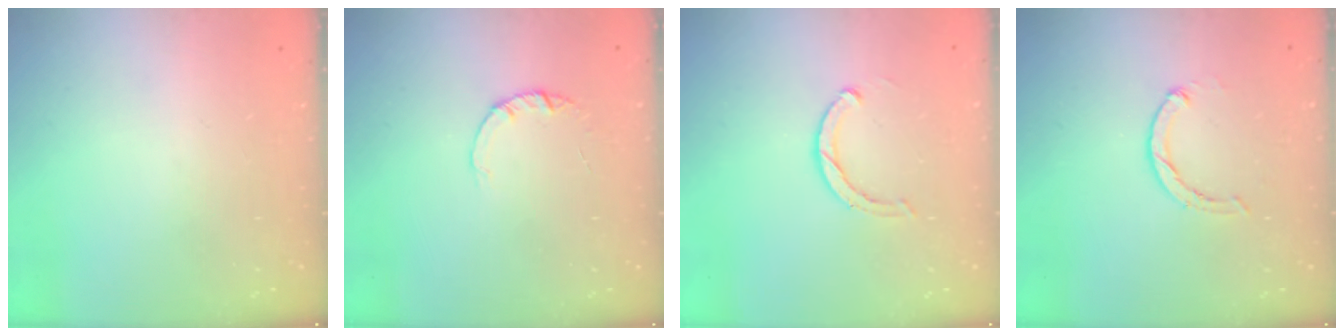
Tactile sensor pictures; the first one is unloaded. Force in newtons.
{"total": 1.4, "press": 1.4, "slide": 0.2}
{"total": 3.6, "press": 3.6, "slide": 0.6}
{"total": 1.9, "press": 1.9, "slide": 0.3}